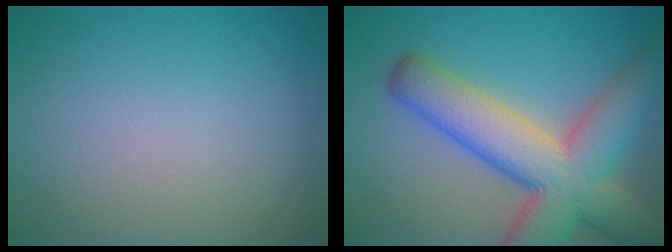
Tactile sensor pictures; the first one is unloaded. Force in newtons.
{"total": 10.5, "press": 10.4, "slide": 0.9}